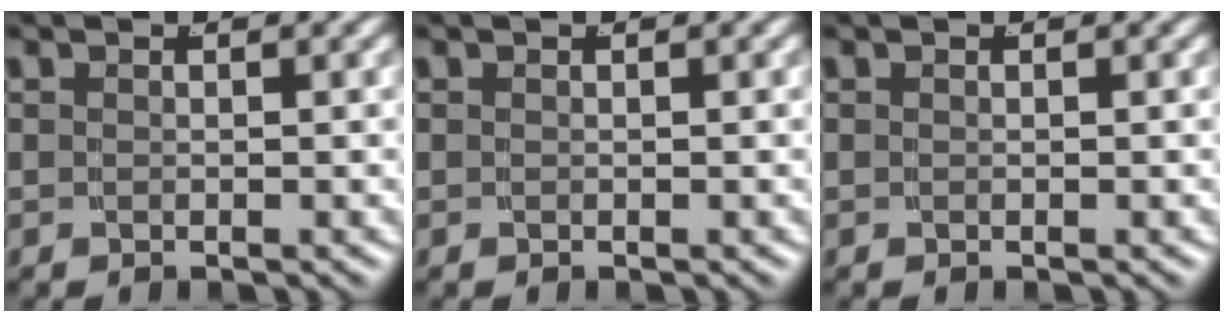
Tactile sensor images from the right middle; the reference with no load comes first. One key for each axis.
{"total": 0.0}
{"total": 0.0}